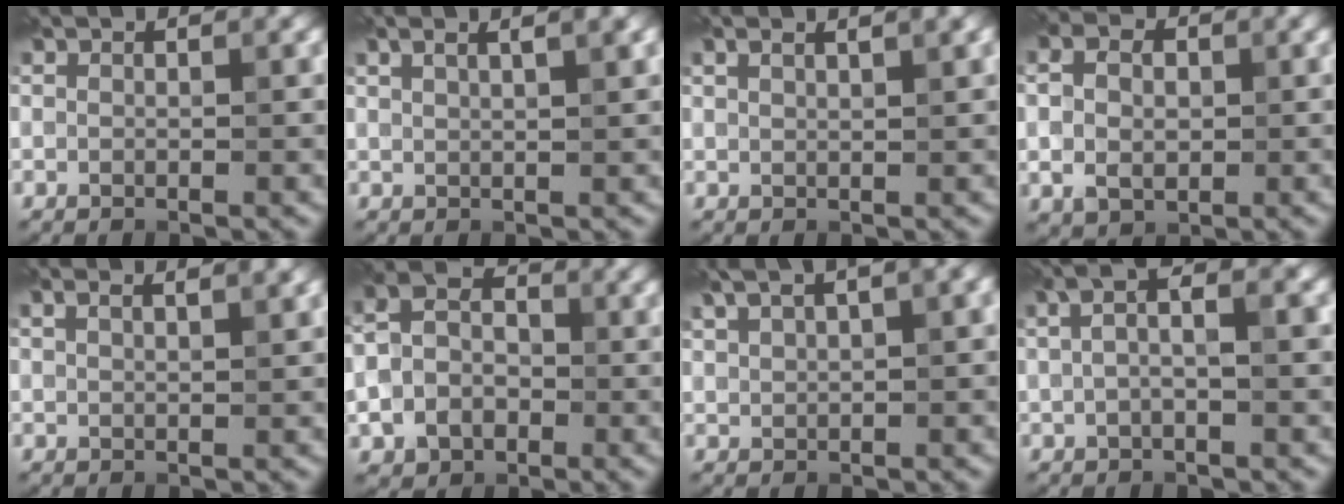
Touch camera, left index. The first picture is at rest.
{"total": 4.1, "force": [2.2, 1.6, 3.0], "torque": [-0.017, 0.020, 0.006]}
{"total": 2.3, "force": [1.4, 0.6, 1.7], "torque": [-0.021, 0.002, 0.018]}
{"total": 4.7, "force": [0.2, 3.5, 3.2], "torque": [-0.062, 0.007, -0.001]}
{"total": 2.9, "force": [1.8, 1.0, 2.0], "torque": [-0.015, 0.007, 0.011]}
{"total": 5.6, "force": [-1.0, 4.4, 3.3], "torque": [-0.075, -0.005, -0.026]}
{"total": 6.6, "force": [4.1, 2.2, 4.6], "torque": [-0.093, 0.027, 0.064]}
{"total": 4.5, "force": [1.0, 1.5, 4.1], "torque": [-0.073, 0.020, 0.008]}